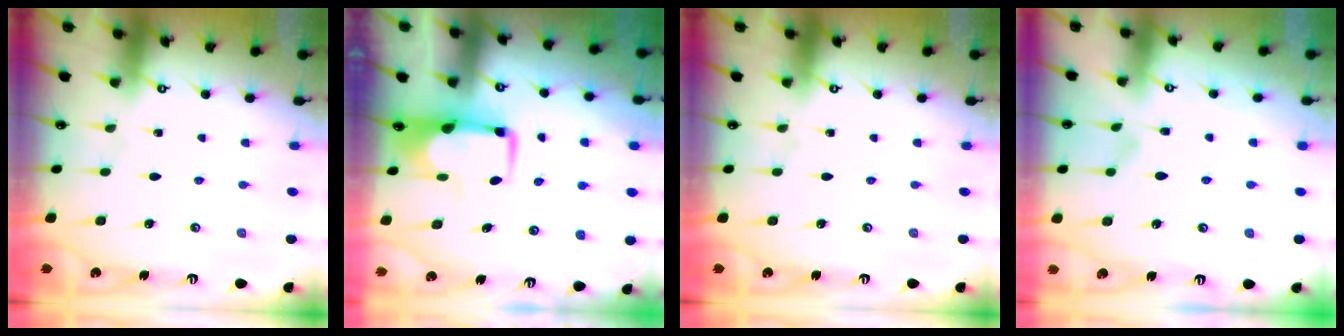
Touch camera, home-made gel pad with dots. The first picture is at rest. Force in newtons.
{"total": 2.4, "press": 2.3, "slide": 0.5}
{"total": 0.0}
{"total": 1.5, "press": 0.9, "slide": 1.2}